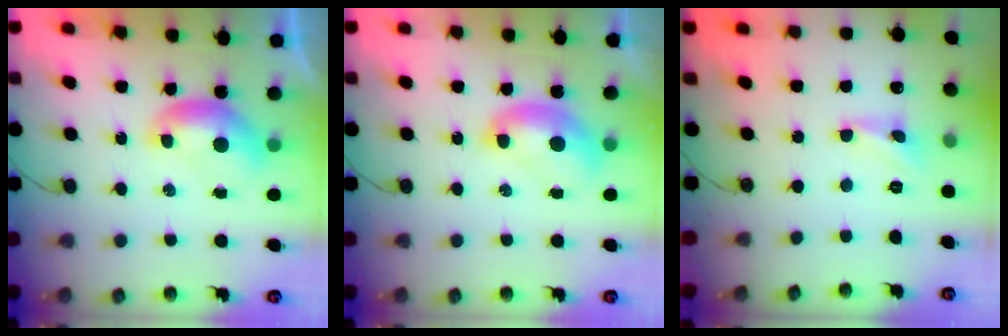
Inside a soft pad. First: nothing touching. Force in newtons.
{"total": 2.0, "press": 1.9, "slide": 0.4}
{"total": 2.4, "press": 2.3, "slide": 0.5}